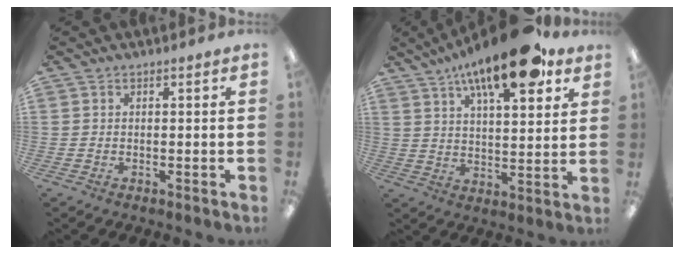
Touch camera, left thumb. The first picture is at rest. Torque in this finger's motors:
{"motor_torque": [2.47, 2.54, 1.37, -1.40, 0.15]}